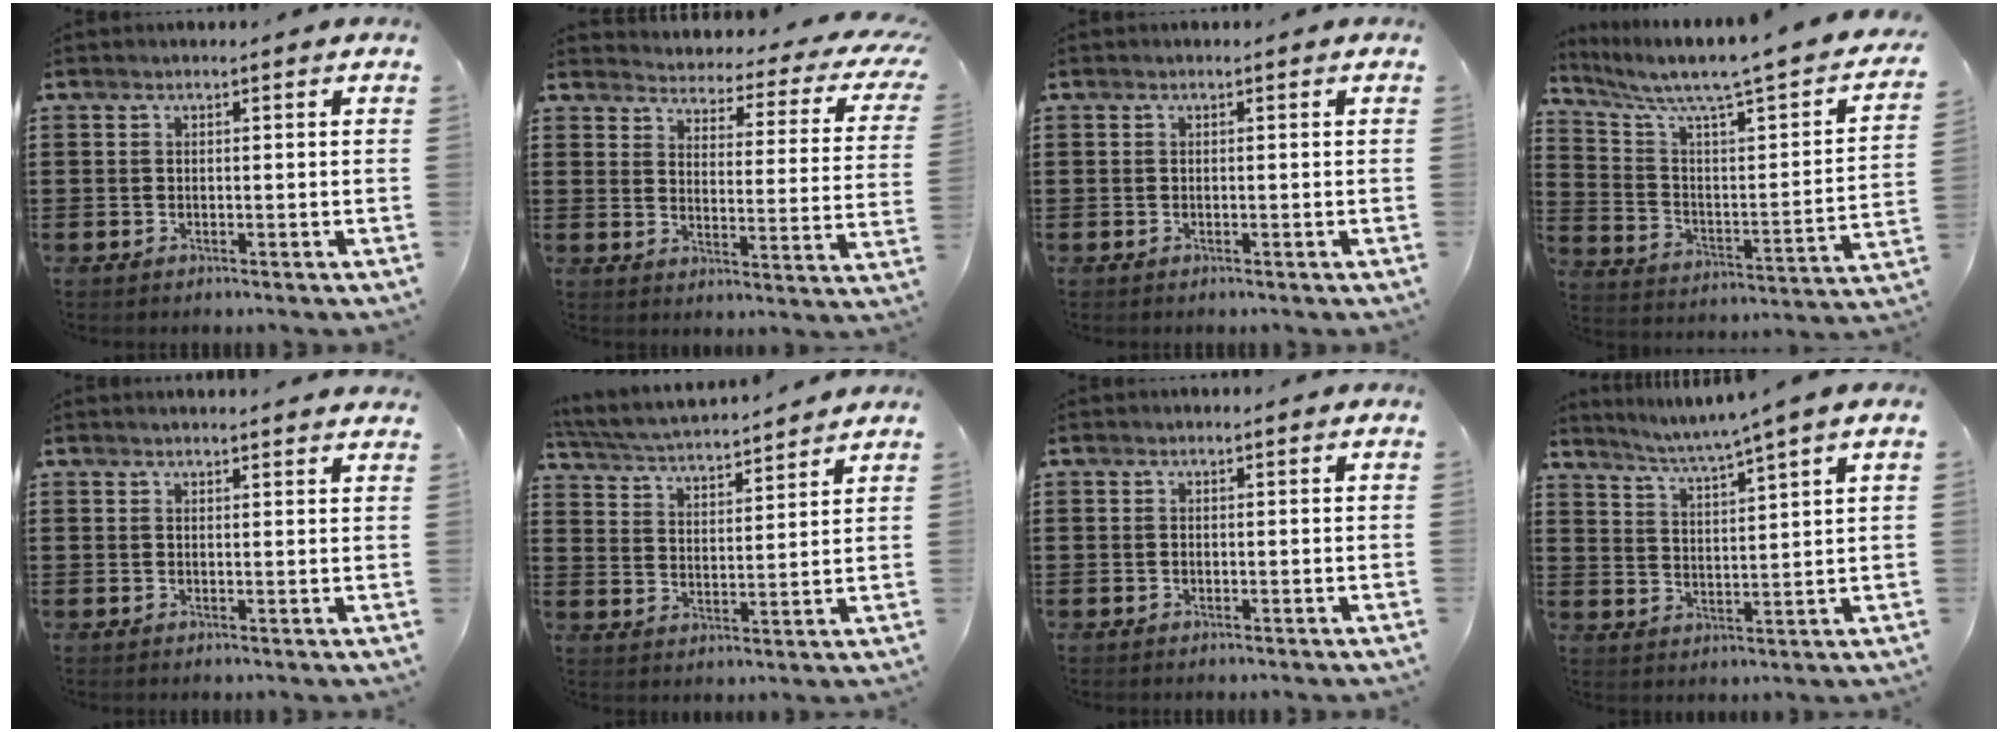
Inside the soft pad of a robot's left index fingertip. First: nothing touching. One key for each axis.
{"total": 2.7, "fx": 2.5, "fy": 0.5, "fz": 0.8, "tx": -0.036, "ty": -0.028, "tz": 0.035}
{"total": 0.0}
{"total": 5.6, "fx": 4.3, "fy": 0.2, "fz": 3.5, "tx": -0.090, "ty": -0.045, "tz": 0.062}
{"total": 1.6, "fx": 1.6, "fy": -0.2, "fz": 0.2, "tx": -0.007, "ty": 0.000, "tz": 0.031}
{"total": 4.3, "fx": 4.2, "fy": 0.0, "fz": 1.1, "tx": -0.044, "ty": -0.029, "tz": 0.069}
{"total": 0.0}
{"total": 3.6, "fx": 3.1, "fy": -1.3, "fz": 1.3, "tx": -0.040, "ty": -0.030, "tz": 0.046}